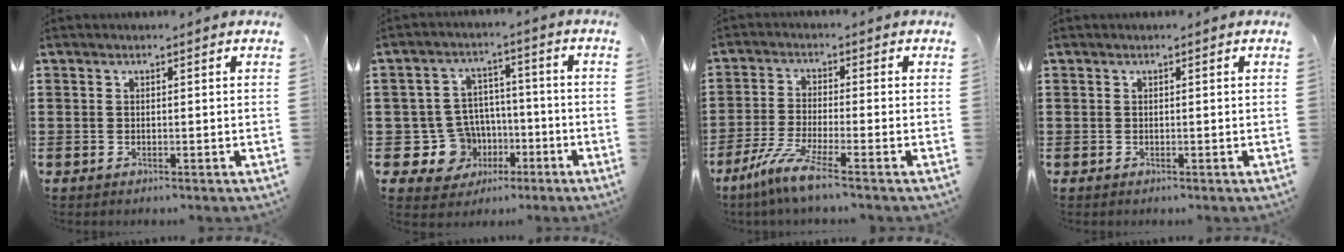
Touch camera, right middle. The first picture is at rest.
{"total": 9.6, "force": [-2.6, 8.7, 3.1], "torque": [-0.095, 0.005, -0.044]}
{"total": 6.3, "force": [-4.3, 0.2, 4.6], "torque": [-0.109, -0.020, -0.086]}
{"total": 0.0}